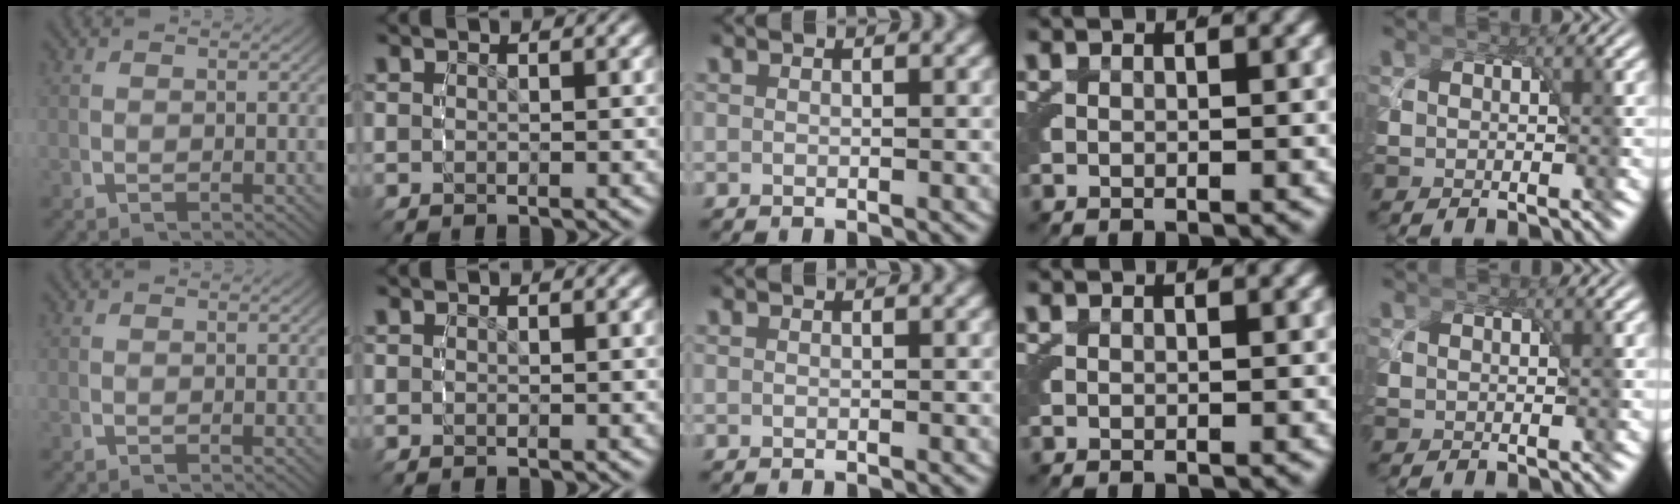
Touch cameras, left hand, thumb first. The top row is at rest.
{}